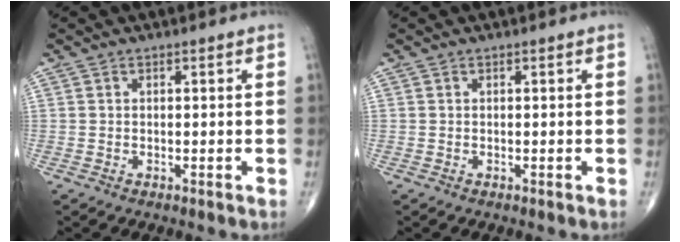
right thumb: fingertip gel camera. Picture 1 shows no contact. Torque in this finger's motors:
{"motor_torque": [-0.05, 0.05, 0.00, 0.00, 0.00]}